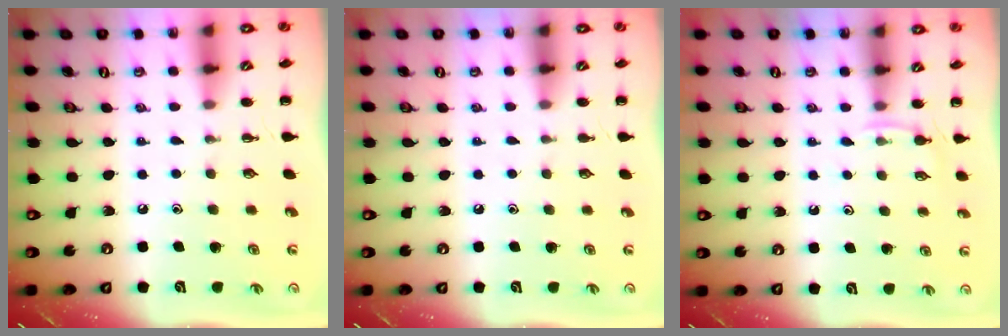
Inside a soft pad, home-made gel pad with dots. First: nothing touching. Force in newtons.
{"total": 0.0}
{"total": 4.0, "press": 3.8, "slide": 1.3}